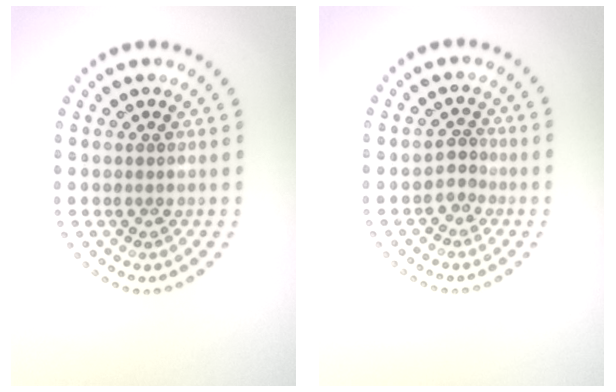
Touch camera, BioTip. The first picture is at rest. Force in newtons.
{"total": 1.7, "press": 1.3, "slide": 1.1}